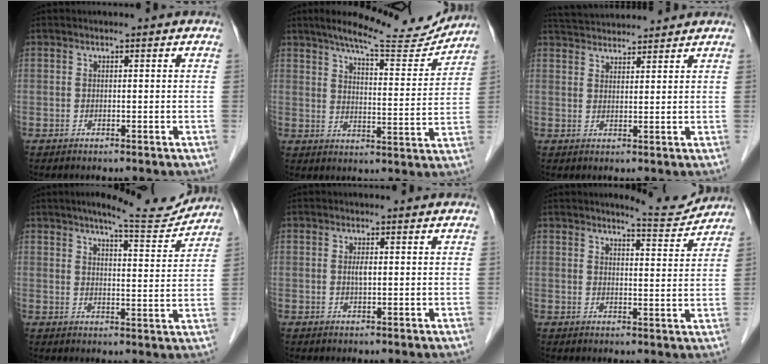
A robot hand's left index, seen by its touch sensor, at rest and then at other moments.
{"total": 13.8, "force": [12.6, 1.6, 5.4], "torque": [-0.078, -0.011, 0.173]}
{"total": 8.8, "force": [8.5, 1.0, 2.2], "torque": [-0.044, 0.037, 0.133]}
{"total": 9.6, "force": [8.9, 0.7, 3.5], "torque": [-0.050, -0.006, 0.115]}
{"total": 1.3, "force": [0.2, 0.2, 1.3], "torque": [-0.026, 0.001, 0.004]}
{"total": 5.5, "force": [5.4, 0.1, 0.9], "torque": [-0.022, -0.016, 0.068]}